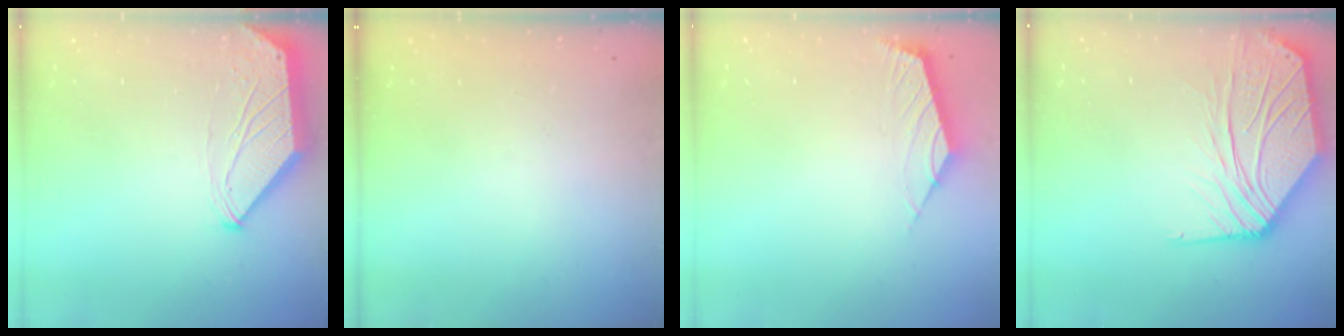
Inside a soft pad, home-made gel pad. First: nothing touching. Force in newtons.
{"total": 0.0}
{"total": 2.4, "press": 2.3, "slide": 0.6}
{"total": 14.1, "press": 14.0, "slide": 1.6}